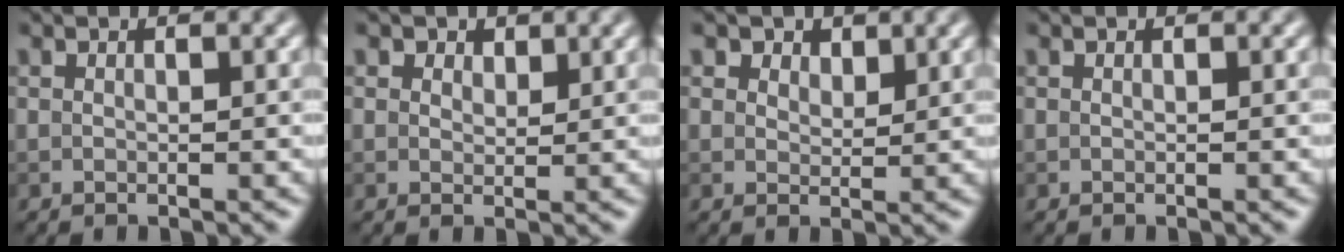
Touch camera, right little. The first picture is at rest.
{"total": 2.0, "force": [1.4, 1.2, 0.7], "torque": [-0.013, -0.005, 0.016]}
{"total": 3.2, "force": [2.3, 1.9, 1.1], "torque": [-0.030, -0.008, 0.035]}
{"total": 0.0}